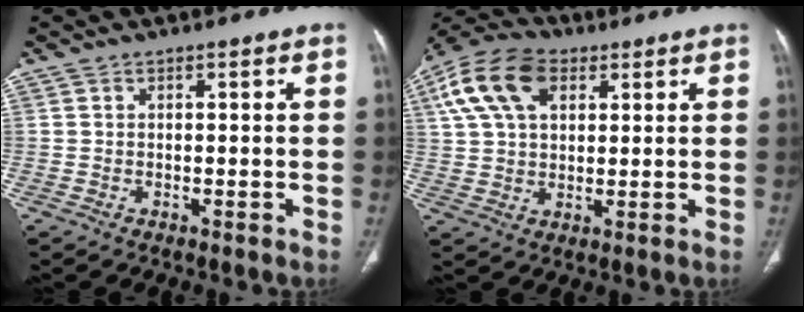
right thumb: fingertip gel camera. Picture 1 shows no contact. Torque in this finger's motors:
{"motor_torque": [-0.47, 0.74, 0.40, -0.38, 0.36]}